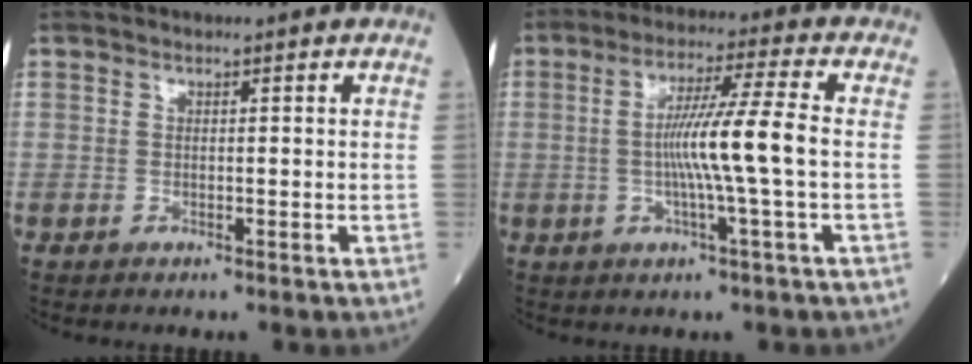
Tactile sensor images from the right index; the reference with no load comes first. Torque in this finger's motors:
{"motor_torque": [1.58, -0.15, 0.74, 0.21]}